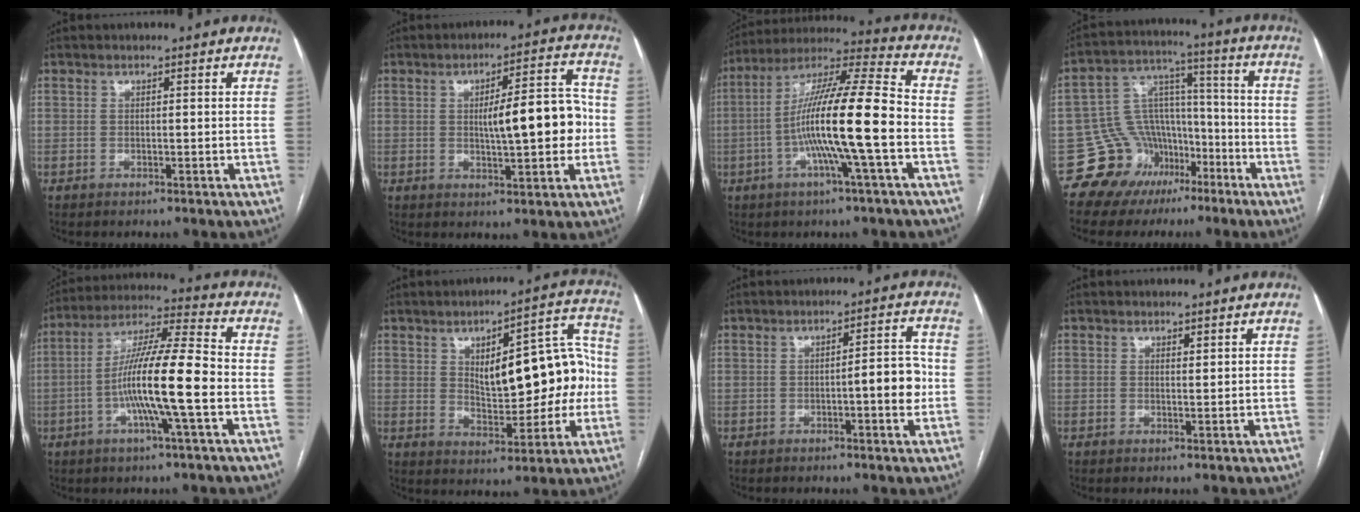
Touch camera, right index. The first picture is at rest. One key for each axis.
{"total": 10.6, "fx": -0.2, "fy": 2.4, "fz": 10.3, "tx": -0.144, "ty": 0.023, "tz": 0.001}
{"total": 16.6, "fx": -3.4, "fy": 0.1, "fz": 16.2, "tx": -0.289, "ty": 0.007, "tz": -0.070}
{"total": 12.4, "fx": -6.4, "fy": 10.4, "fz": 2.2, "tx": -0.030, "ty": 0.087, "tz": -0.092}
{"total": 14.0, "fx": -3.2, "fy": 0.3, "fz": 13.6, "tx": -0.252, "ty": 0.005, "tz": -0.066}
{"total": 15.1, "fx": 1.0, "fy": 6.0, "fz": 13.8, "tx": -0.179, "ty": 0.036, "tz": 0.029}
{"total": 5.2, "fx": -1.0, "fy": 1.0, "fz": 5.0, "tx": -0.062, "ty": 0.012, "tz": -0.014}
{"total": 0.6, "fx": 0.5, "fy": 0.2, "fz": 0.3, "tx": -0.005, "ty": -0.004, "tz": 0.008}